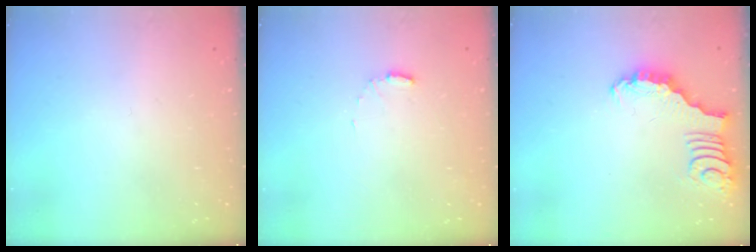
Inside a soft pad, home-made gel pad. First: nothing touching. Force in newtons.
{"total": 6.0, "press": 6.0, "slide": 0.5}
{"total": 2.8, "press": 2.8, "slide": 0.3}